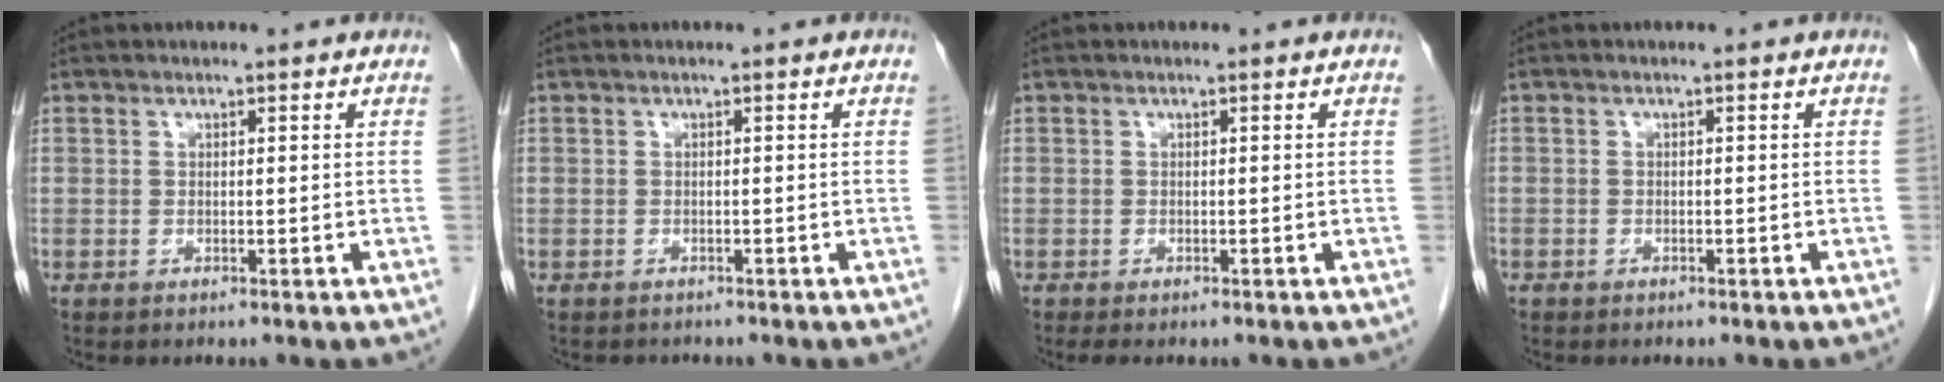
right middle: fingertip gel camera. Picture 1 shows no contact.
{"total": 1.2, "force": [-1.1, 0.5, -0.1], "torque": [-0.012, -0.003, -0.018]}
{"total": 2.1, "force": [-1.6, 0.7, 1.1], "torque": [-0.018, -0.006, -0.019]}
{"total": 0.6, "force": [-0.4, 0.4, 0.1], "torque": [-0.006, 0.002, -0.009]}